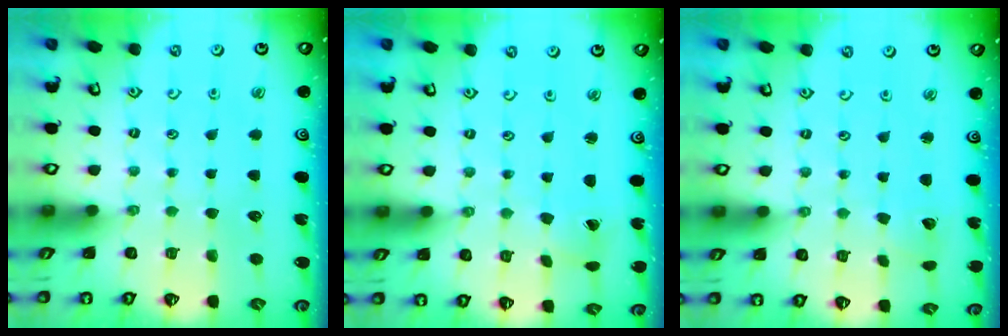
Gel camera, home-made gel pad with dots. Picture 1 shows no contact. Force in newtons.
{"total": 1.6, "press": 1.6, "slide": 0.1}
{"total": 3.3, "press": 3.3, "slide": 0.3}